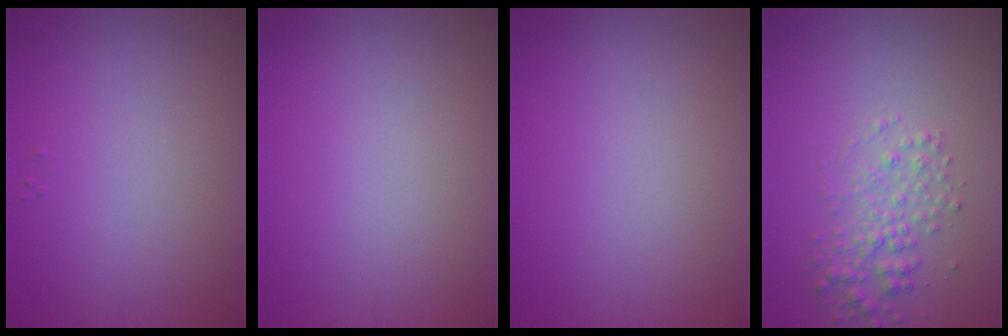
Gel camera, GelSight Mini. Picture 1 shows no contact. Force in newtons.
{"total": 0.0}
{"total": 0.0}
{"total": 2.7, "press": 2.7, "slide": 0.0}